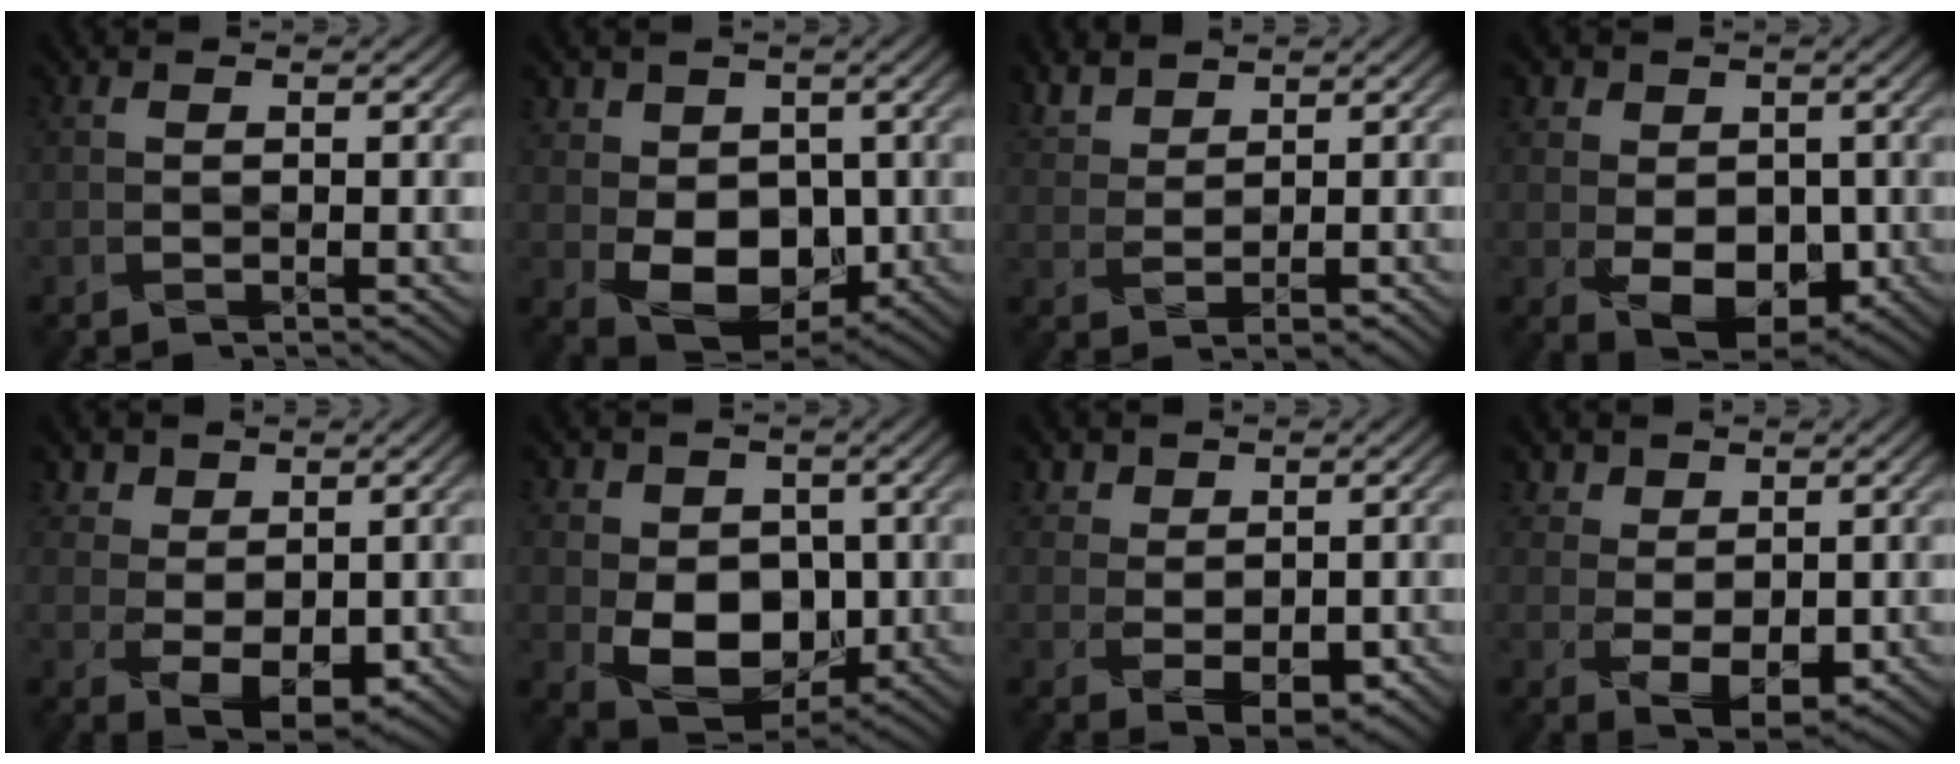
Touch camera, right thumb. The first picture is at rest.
{"total": 8.1, "force": [0.3, 6.5, 4.7], "torque": [-0.099, -0.018, 0.008]}
{"total": 3.5, "force": [2.7, 1.6, 1.5], "torque": [-0.042, 0.009, 0.060]}
{"total": 6.9, "force": [0.0, 5.7, 3.9], "torque": [-0.081, -0.012, 0.003]}
{"total": 5.2, "force": [1.9, 3.8, 2.9], "torque": [-0.066, -0.009, 0.043]}
{"total": 9.1, "force": [0.2, 7.4, 5.3], "torque": [-0.107, -0.014, 0.004]}
{"total": 3.6, "force": [1.3, 2.8, 1.8], "torque": [-0.040, -0.009, 0.032]}
{"total": 4.5, "force": [1.9, 3.3, 2.5], "torque": [-0.056, -0.008, 0.043]}